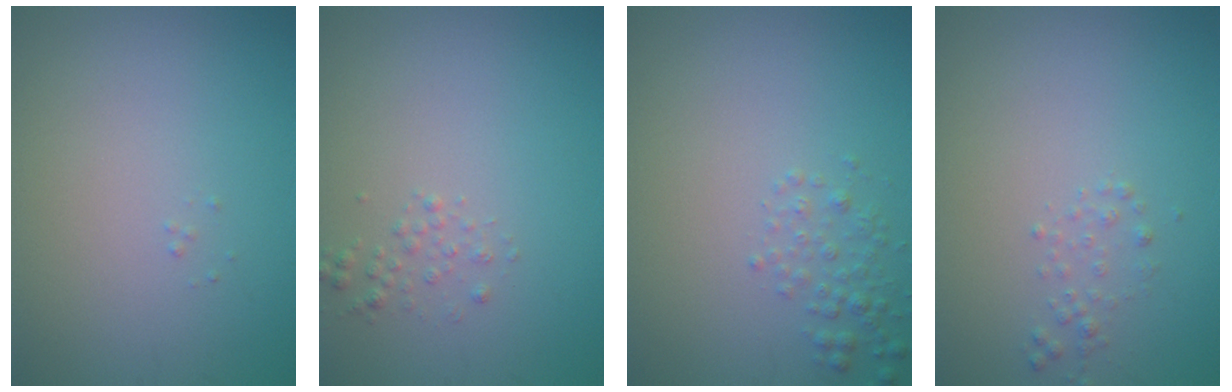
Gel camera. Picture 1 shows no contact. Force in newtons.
{"total": 0.9, "press": 0.9, "slide": 0.1}
{"total": 1.6, "press": 1.6, "slide": 0.1}
{"total": 1.0, "press": 1.0, "slide": 0.1}